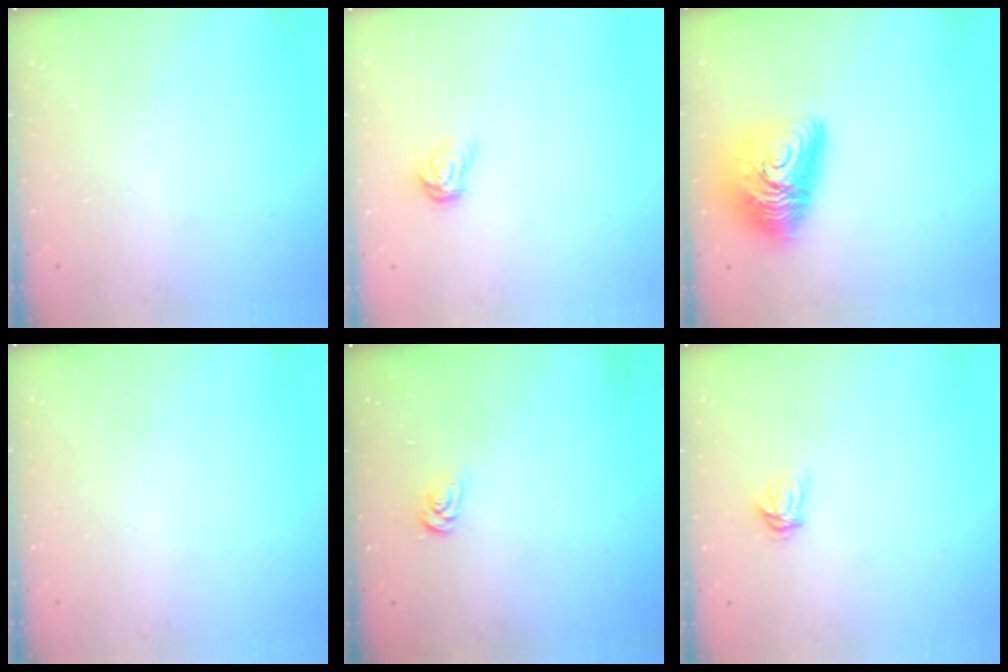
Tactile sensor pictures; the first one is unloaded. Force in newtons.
{"total": 5.6, "press": 5.6, "slide": 0.7}
{"total": 15.6, "press": 15.5, "slide": 1.1}
{"total": 0.0}
{"total": 2.7, "press": 2.7, "slide": 0.3}
{"total": 5.5, "press": 5.5, "slide": 0.6}